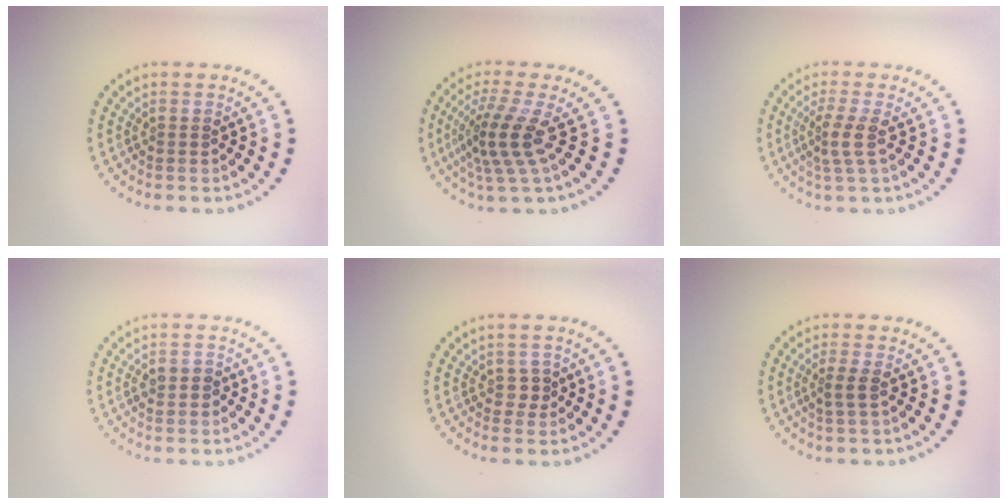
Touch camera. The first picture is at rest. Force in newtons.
{"total": 4.0, "press": 2.8, "slide": 2.8}
{"total": 2.3, "press": 1.7, "slide": 1.6}
{"total": 1.4, "press": 1.4, "slide": 0.3}
{"total": 0.8, "press": 0.7, "slide": 0.4}
{"total": 1.5, "press": 1.0, "slide": 1.0}